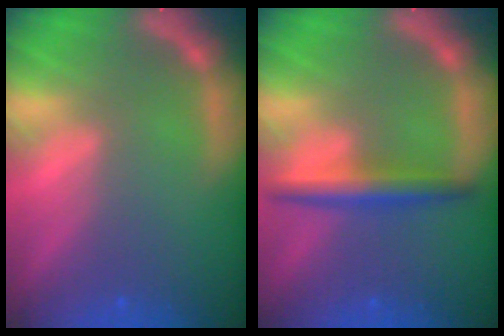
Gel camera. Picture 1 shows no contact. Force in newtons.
{"total": 3.5}